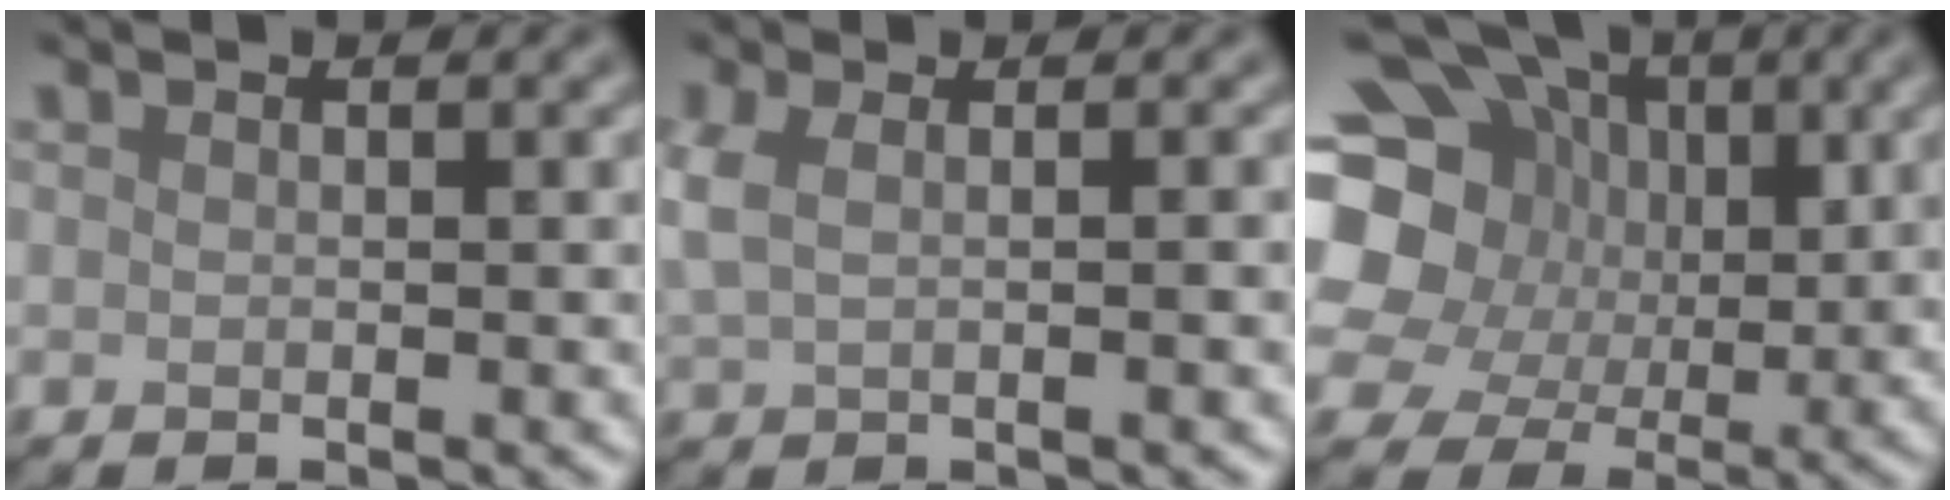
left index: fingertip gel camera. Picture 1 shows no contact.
{"total": 3.3, "force": [0.2, 1.5, 3.0], "torque": [-0.048, 0.007, 0.008]}
{"total": 15.2, "force": [2.7, 12.6, 8.0], "torque": [-0.175, 0.024, 0.033]}